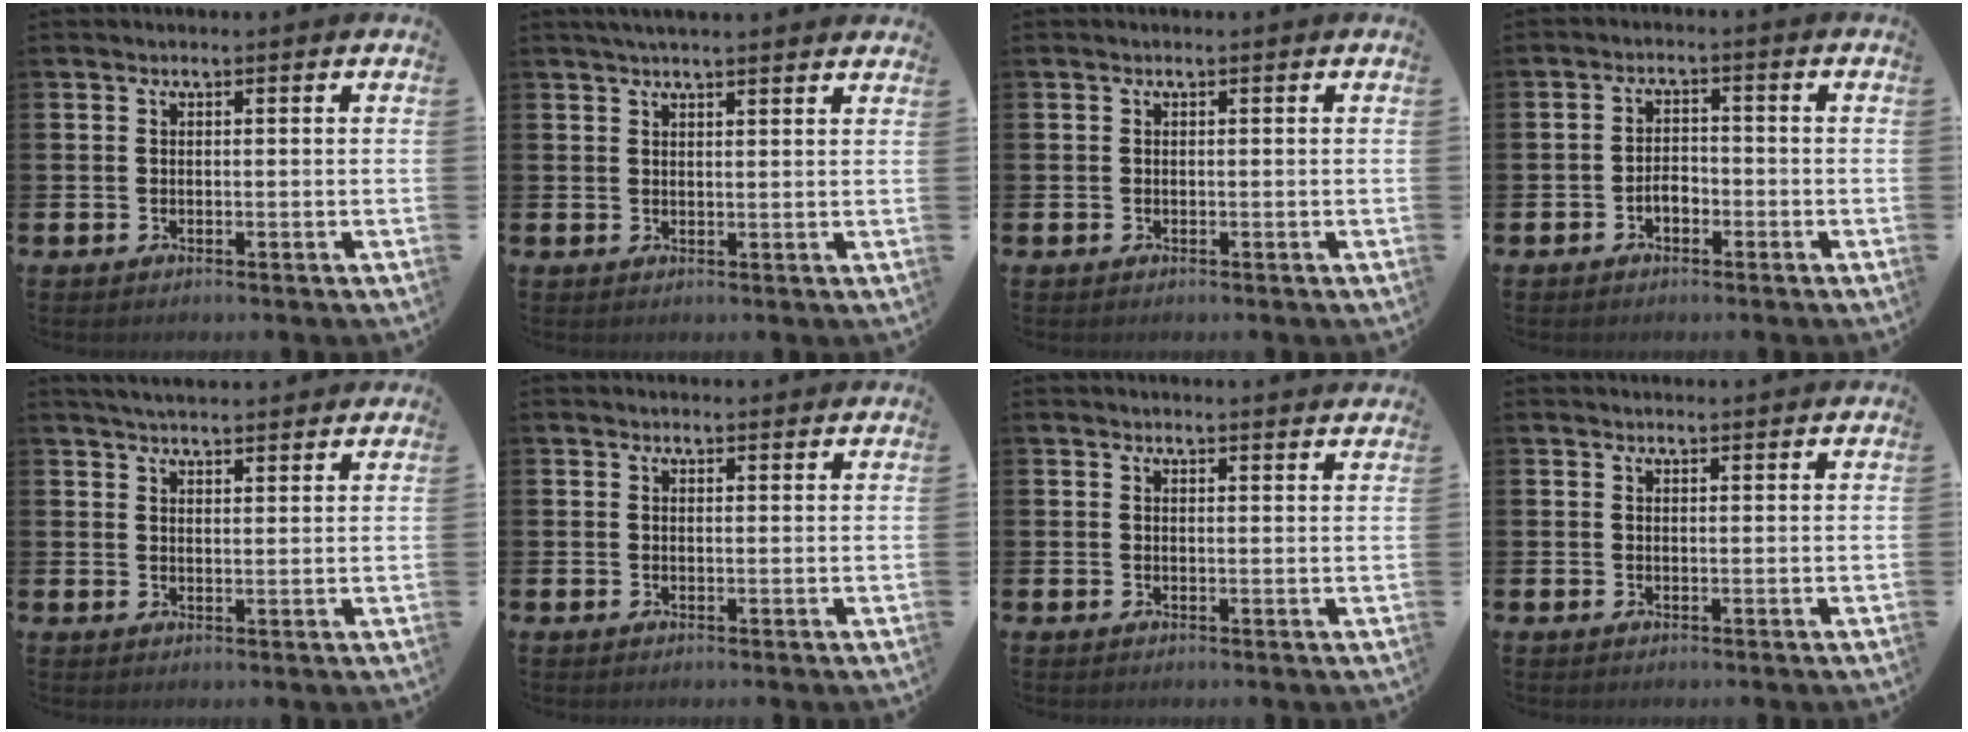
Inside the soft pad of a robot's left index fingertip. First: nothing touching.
{"total": 2.7, "force": [2.7, -0.2, 0.7], "torque": [-0.014, -0.006, 0.048]}
{"total": 0.0}
{"total": 2.3, "force": [-1.2, 1.4, 1.3], "torque": [-0.022, 0.003, -0.026]}
{"total": 3.8, "force": [3.8, 0.1, 0.3], "torque": [-0.012, -0.018, 0.068]}
{"total": 1.4, "force": [1.4, 0.1, 0.0], "torque": [0.012, -0.009, 0.023]}
{"total": 2.0, "force": [2.0, -0.2, -0.2], "torque": [0.015, -0.017, 0.033]}
{"total": 1.3, "force": [1.3, 0.0, 0.0], "torque": [0.012, -0.009, 0.021]}